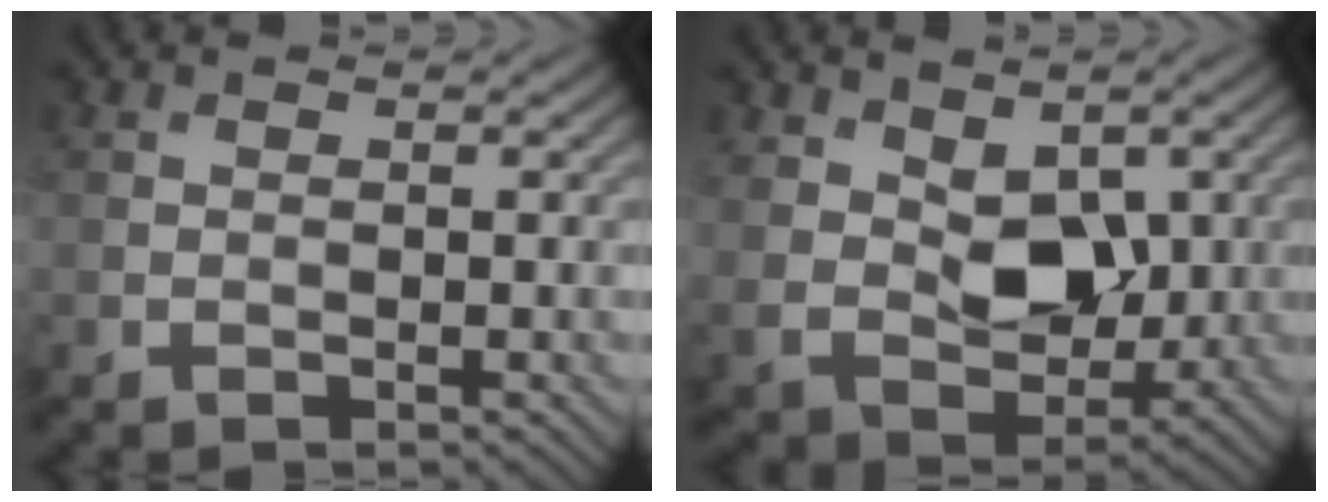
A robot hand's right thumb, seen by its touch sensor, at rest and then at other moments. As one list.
[{"total": 8.0, "force": [2.3, 5.3, 5.4], "torque": [-0.112, -0.017, 0.037]}]